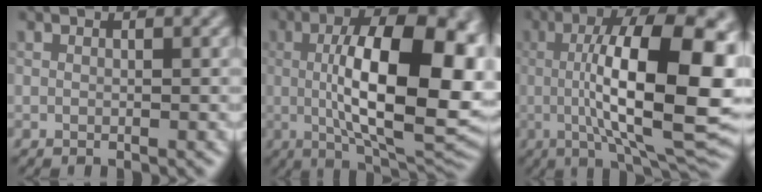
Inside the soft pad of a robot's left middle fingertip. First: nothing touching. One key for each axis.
{"total": 15.6, "fx": 0.4, "fy": 6.0, "fz": 14.4, "tx": -0.208, "ty": 0.009, "tz": 0.002}
{"total": 15.6, "fx": 0.3, "fy": 5.0, "fz": 14.8, "tx": -0.209, "ty": 0.011, "tz": -0.001}